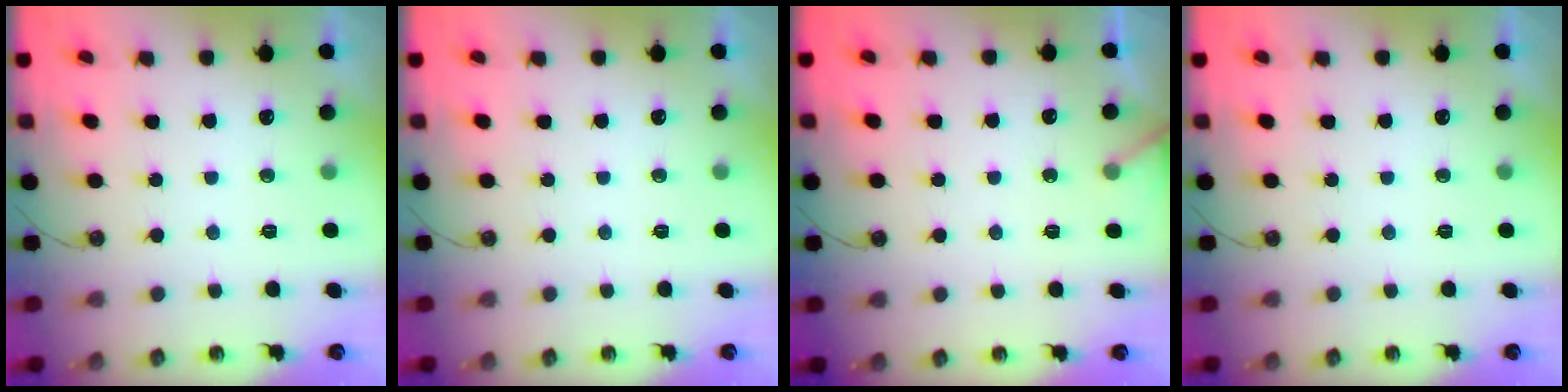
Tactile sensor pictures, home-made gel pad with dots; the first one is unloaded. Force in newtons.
{"total": 0.0}
{"total": 2.7, "press": 2.7, "slide": 0.2}
{"total": 0.0}